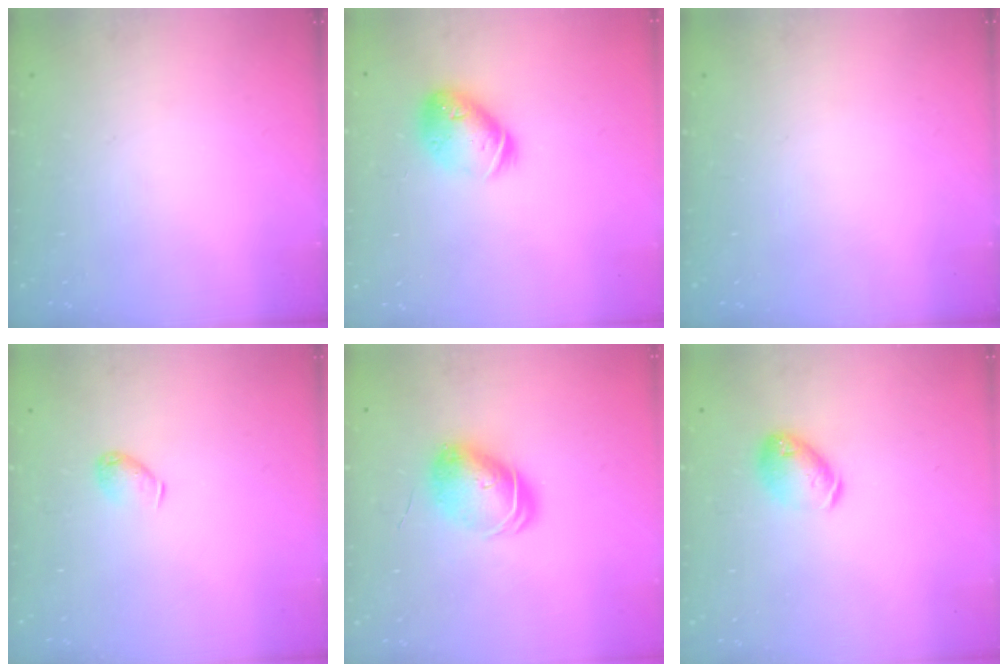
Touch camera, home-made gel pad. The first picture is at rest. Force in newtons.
{"total": 11.8, "press": 11.6, "slide": 1.8}
{"total": 0.0}
{"total": 4.4, "press": 4.2, "slide": 1.2}
{"total": 9.0, "press": 9.0, "slide": 0.7}
{"total": 9.0, "press": 9.0, "slide": 1.2}